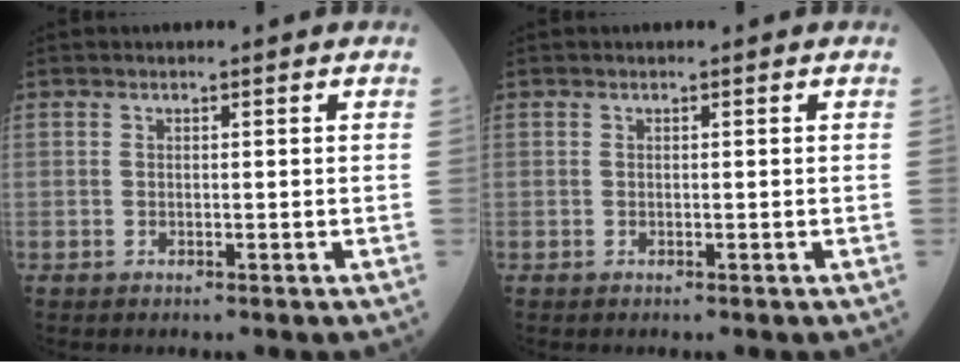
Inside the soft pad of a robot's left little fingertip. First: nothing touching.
{"total": 0.0}